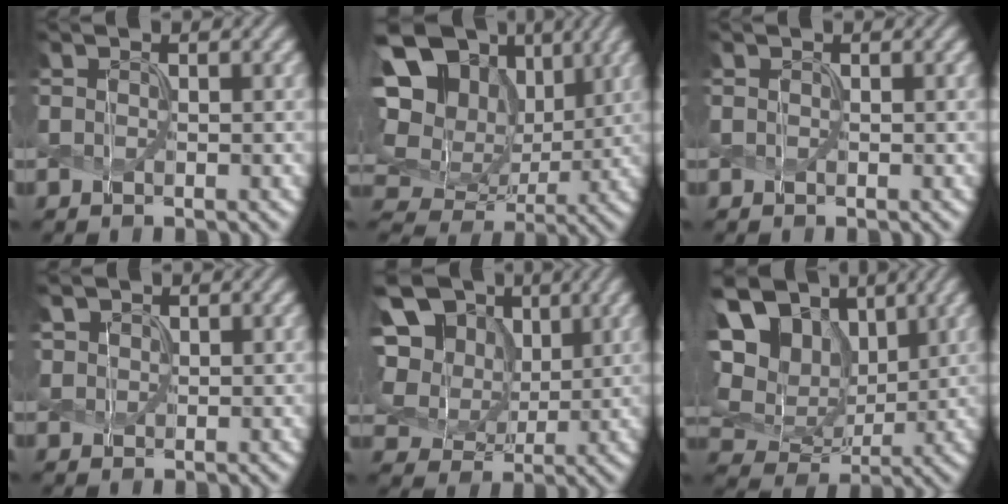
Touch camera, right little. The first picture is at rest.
{"total": 18.2, "force": [6.8, 13.3, 10.5], "torque": [-0.247, 0.042, 0.124]}
{"total": 0.0}
{"total": 1.7, "force": [1.2, 1.2, 0.5], "torque": [-0.018, 0.005, 0.027]}
{"total": 14.7, "force": [4.8, 11.3, 8.0], "torque": [-0.176, 0.029, 0.085]}
{"total": 15.7, "force": [7.2, 10.5, 9.2], "torque": [-0.206, 0.033, 0.122]}